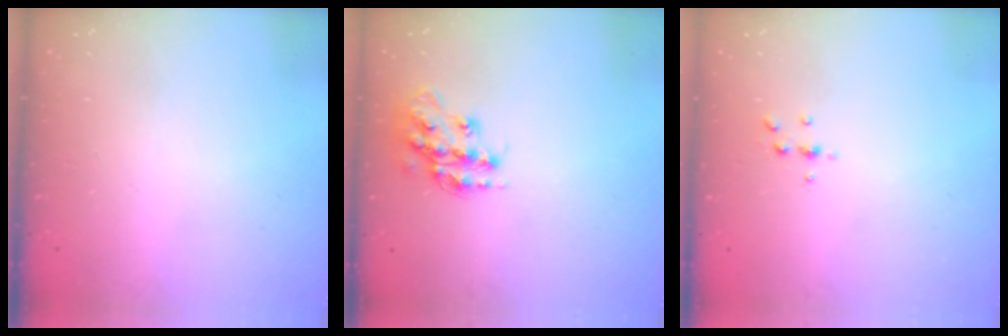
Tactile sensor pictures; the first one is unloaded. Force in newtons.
{"total": 14.9, "press": 14.9, "slide": 0.9}
{"total": 3.8, "press": 3.7, "slide": 0.5}